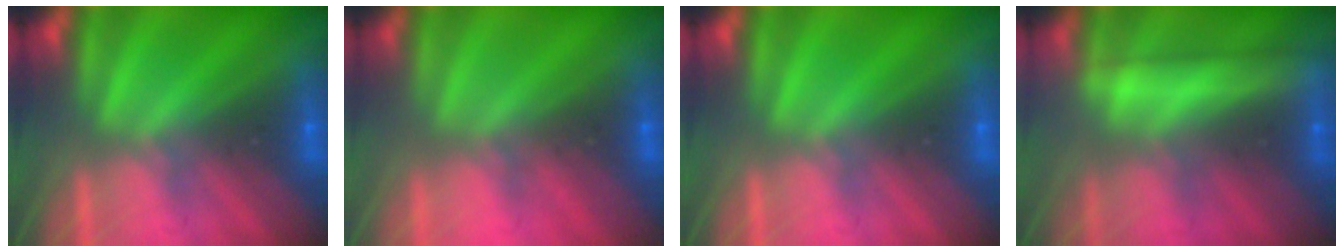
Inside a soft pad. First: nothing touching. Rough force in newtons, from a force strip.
{"total": 5.0}
{"total": 0.0}
{"total": 2.4}